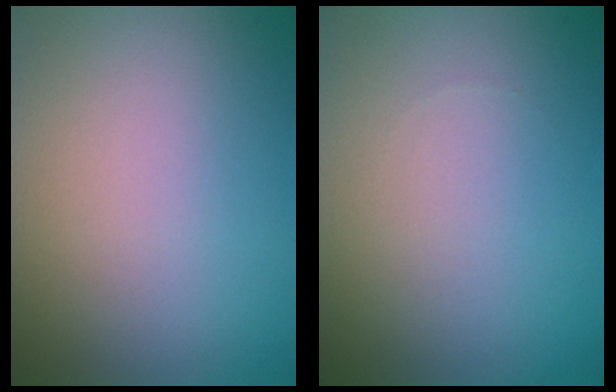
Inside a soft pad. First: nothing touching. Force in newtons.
{"total": 0.0}